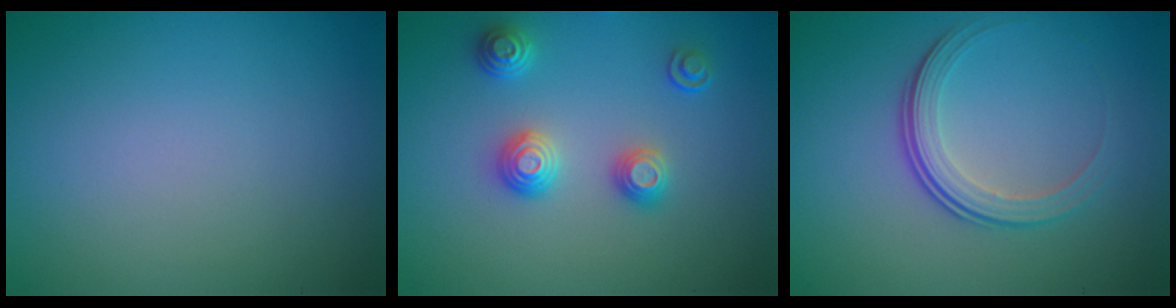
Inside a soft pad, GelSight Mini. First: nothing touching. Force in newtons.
{"total": 3.0, "press": 2.6, "slide": 1.3}
{"total": 3.6, "press": 2.4, "slide": 2.7}